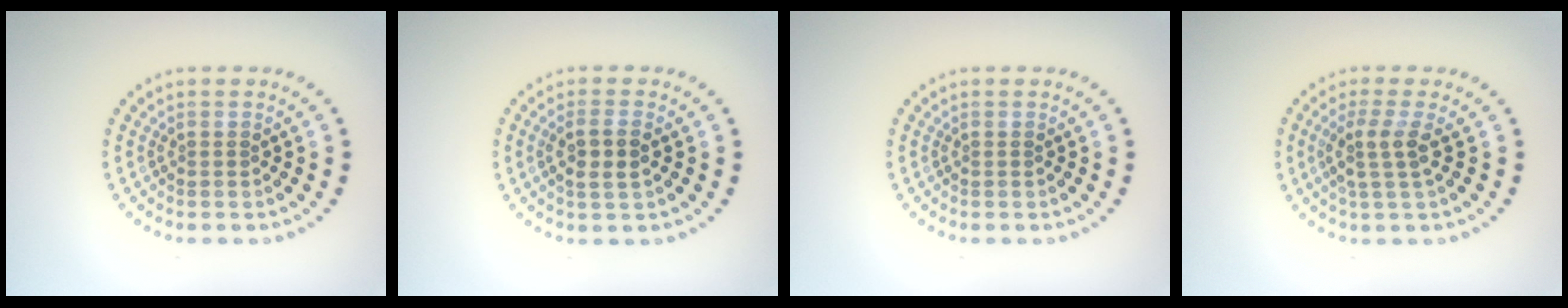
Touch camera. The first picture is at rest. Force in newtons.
{"total": 2.3, "press": 2.2, "slide": 0.9}
{"total": 0.0}
{"total": 2.6, "press": 2.0, "slide": 1.7}